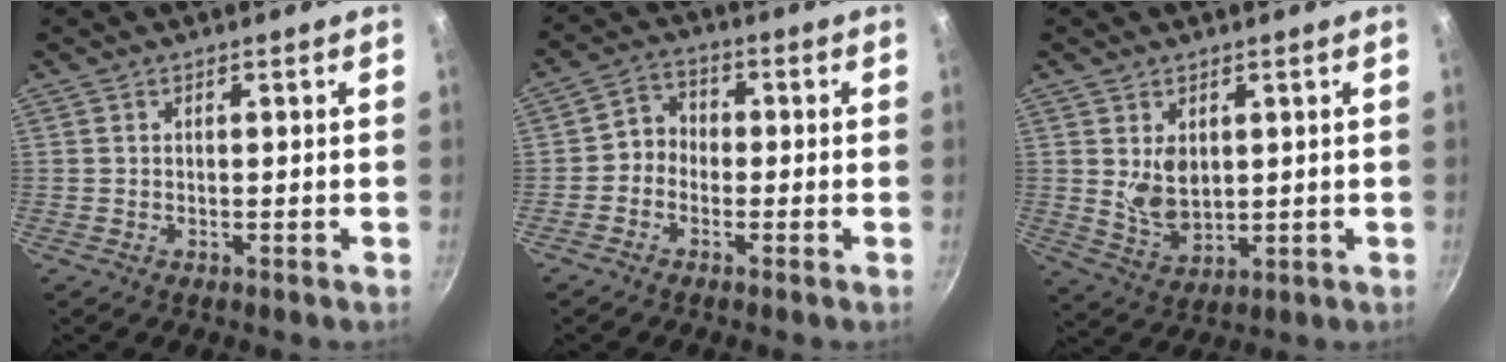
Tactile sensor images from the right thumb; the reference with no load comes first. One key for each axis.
{"total": 4.3, "fx": -1.2, "fy": 3.7, "fz": 1.9, "tx": -0.009, "ty": 0.024, "tz": -0.036}
{"total": 6.7, "fx": 1.4, "fy": 4.5, "fz": 4.8, "tx": -0.074, "ty": -0.023, "tz": 0.039}